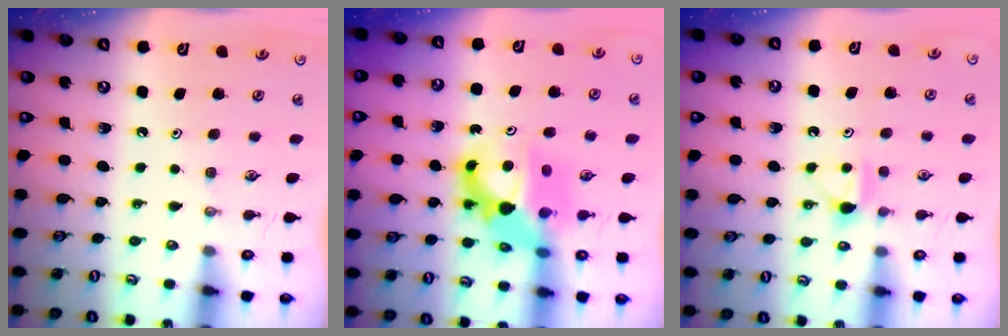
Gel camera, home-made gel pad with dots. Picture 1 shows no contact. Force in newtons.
{"total": 11.4, "press": 11.4, "slide": 1.1}
{"total": 6.6, "press": 6.5, "slide": 0.7}